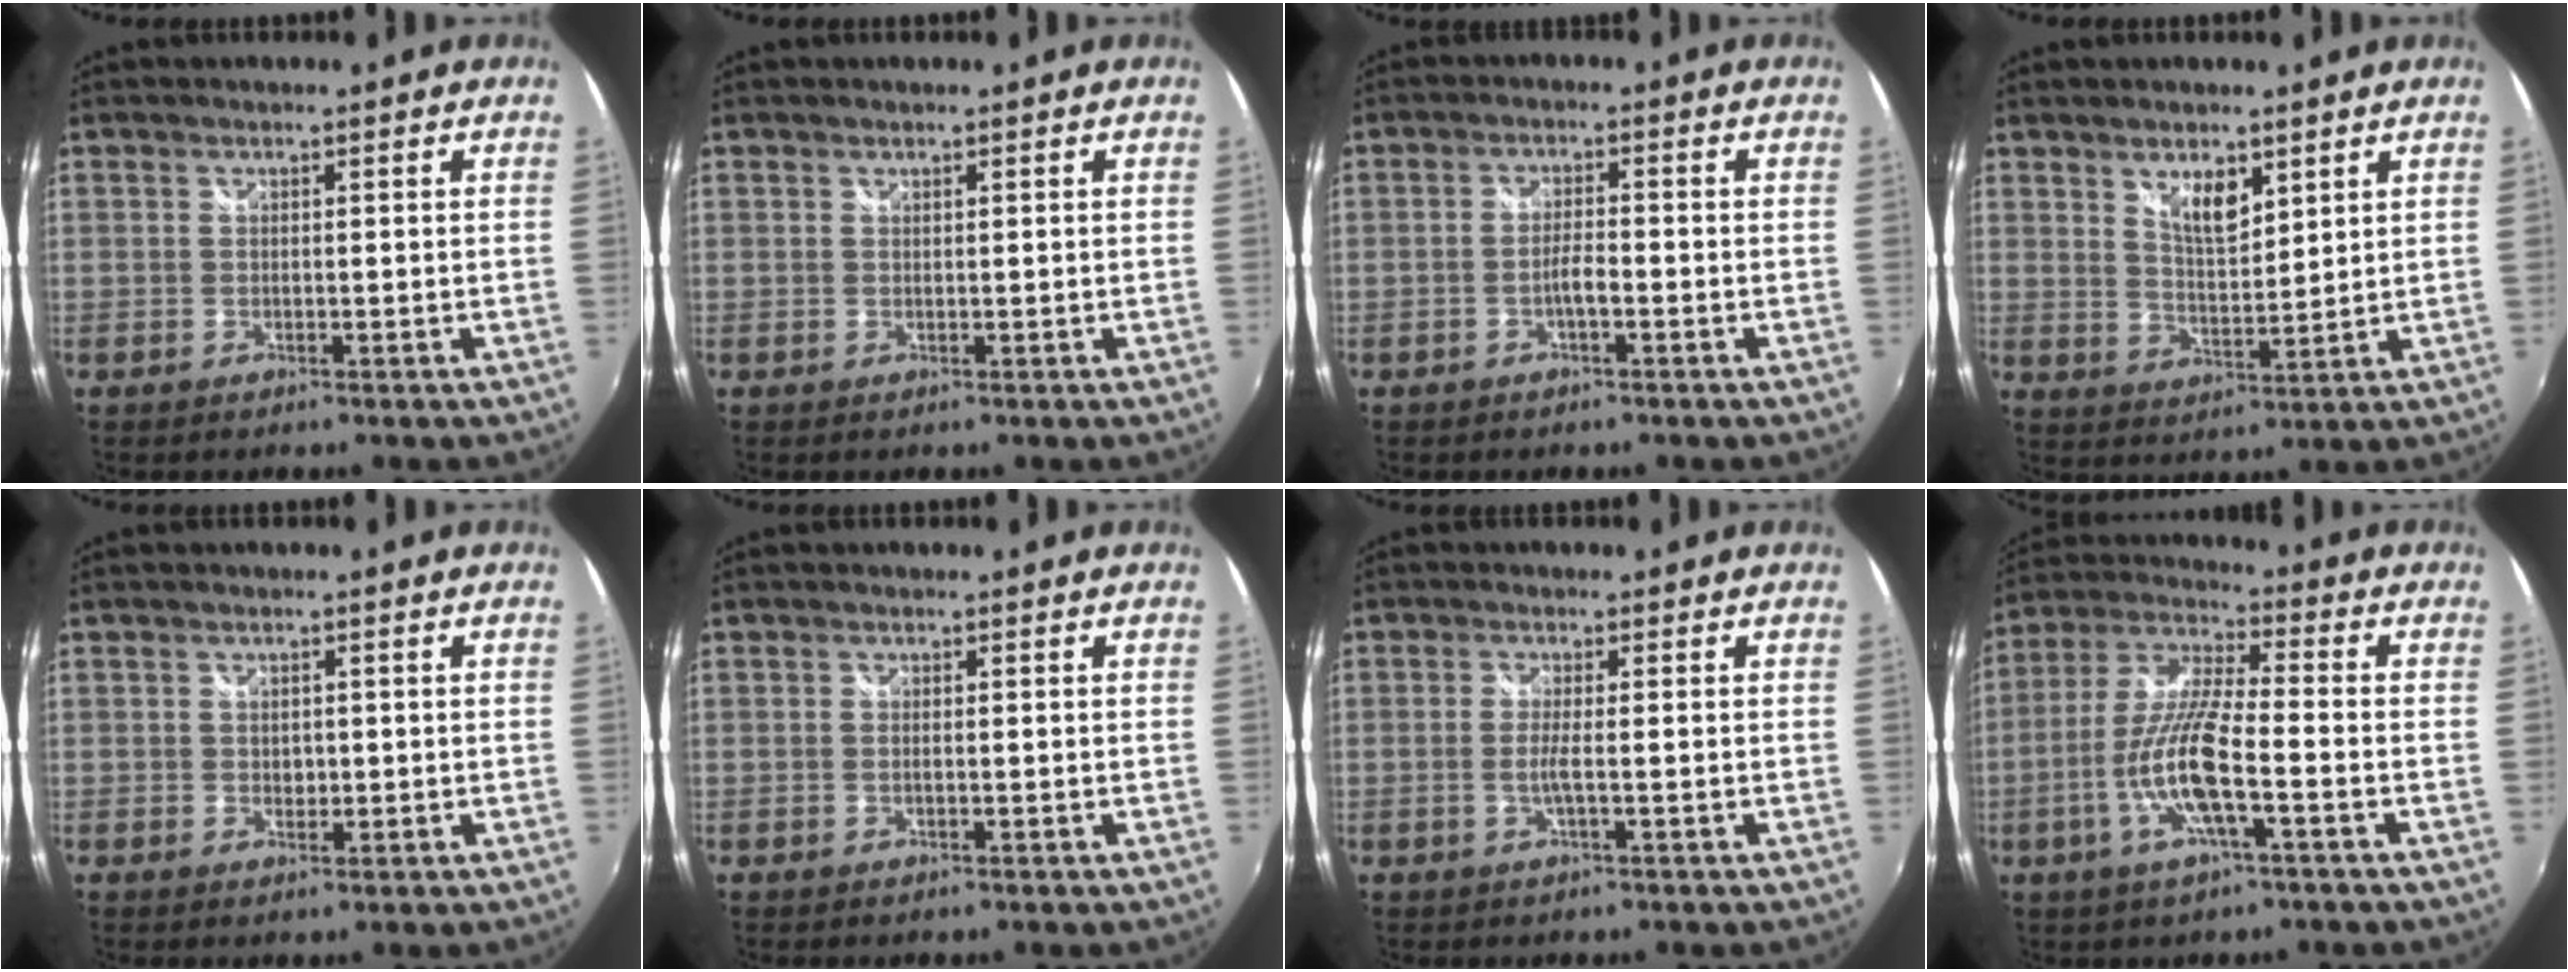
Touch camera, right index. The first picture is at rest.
{"total": 0.0}
{"total": 2.6, "force": [-1.2, 0.4, 2.3], "torque": [-0.047, 0.005, -0.024]}
{"total": 5.7, "force": [3.5, 2.3, 3.9], "torque": [-0.063, -0.003, 0.062]}
{"total": 1.3, "force": [0.0, 1.1, 0.8], "torque": [-0.009, 0.001, 0.001]}
{"total": 0.6, "force": [-0.1, 0.0, 0.6], "torque": [-0.014, 0.001, -0.003]}
{"total": 2.4, "force": [-0.7, -0.3, 2.3], "torque": [-0.045, -0.004, -0.014]}
{"total": 12.4, "force": [-4.1, 1.8, 11.5], "torque": [-0.238, -0.004, -0.079]}